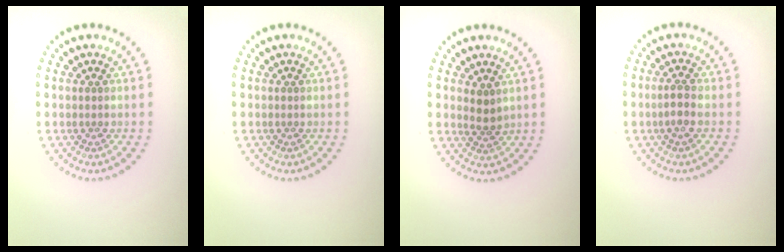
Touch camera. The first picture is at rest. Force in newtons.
{"total": 0.0}
{"total": 1.6, "press": 1.3, "slide": 0.8}
{"total": 1.5, "press": 1.3, "slide": 0.8}